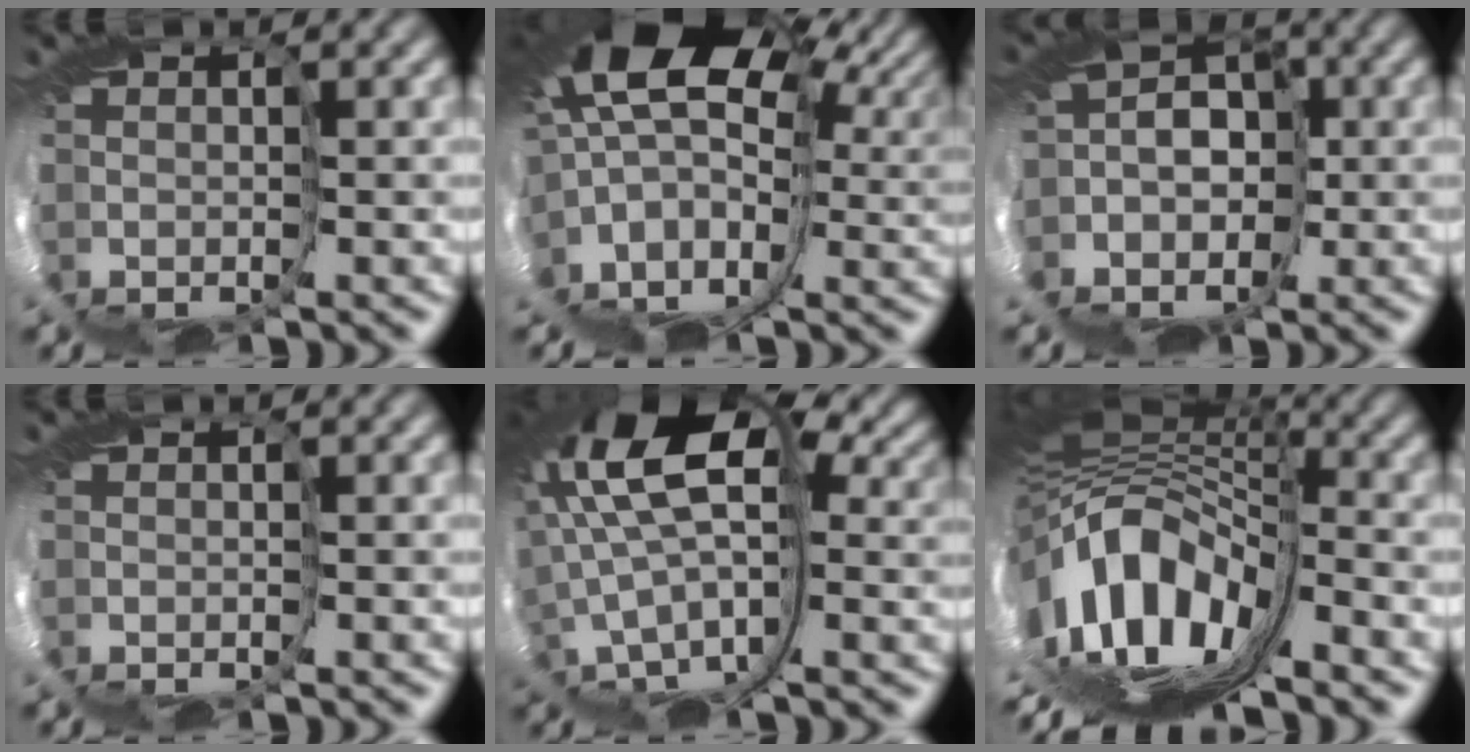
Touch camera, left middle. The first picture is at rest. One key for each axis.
{"total": 12.5, "fx": 2.9, "fy": 6.0, "fz": 10.6, "tx": -0.195, "ty": 0.005, "tz": 0.064}
{"total": 5.6, "fx": -2.1, "fy": 4.8, "fz": 2.2, "tx": -0.062, "ty": 0.025, "tz": -0.063}
{"total": 0.0}
{"total": 11.6, "fx": 4.4, "fy": 4.3, "fz": 9.8, "tx": -0.224, "ty": 0.006, "tz": 0.092}
{"total": 10.9, "fx": -3.8, "fy": 4.3, "fz": 9.3, "tx": -0.214, "ty": 0.016, "tz": -0.066}